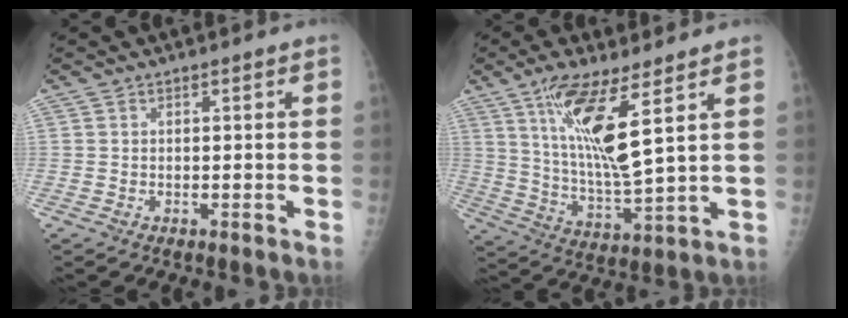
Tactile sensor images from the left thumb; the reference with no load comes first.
{"total": 14.0, "force": [6.4, 2.5, 12.2], "torque": [-0.240, -0.044, 0.128]}